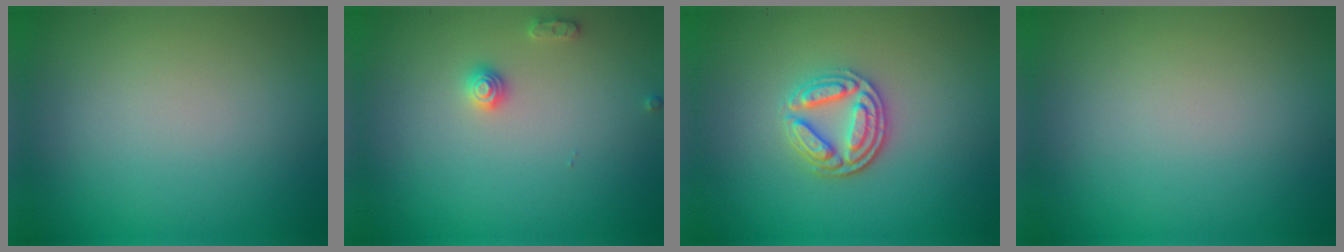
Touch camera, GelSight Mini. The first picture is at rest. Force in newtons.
{"total": 1.4, "press": 1.4, "slide": 0.1}
{"total": 3.6, "press": 3.1, "slide": 1.8}
{"total": 0.0}